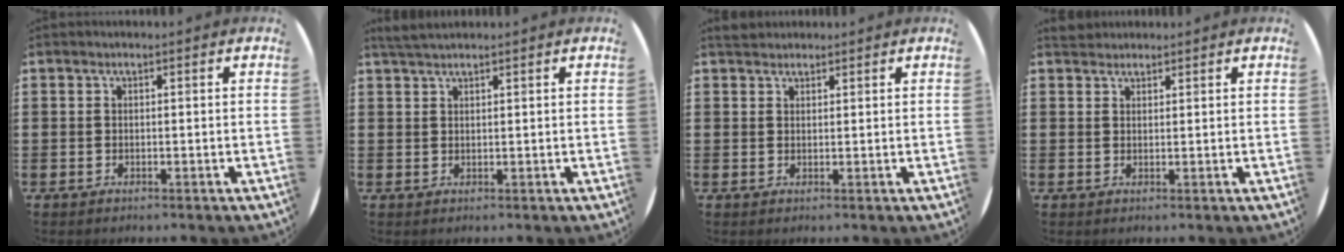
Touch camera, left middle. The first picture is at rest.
{"total": 1.9, "force": [1.7, 0.2, 0.7], "torque": [-0.017, 0.003, 0.033]}
{"total": 1.7, "force": [1.6, 0.6, 0.2], "torque": [-0.001, 0.001, 0.030]}
{"total": 1.8, "force": [1.7, 0.6, 0.1], "torque": [-0.005, 0.005, 0.034]}